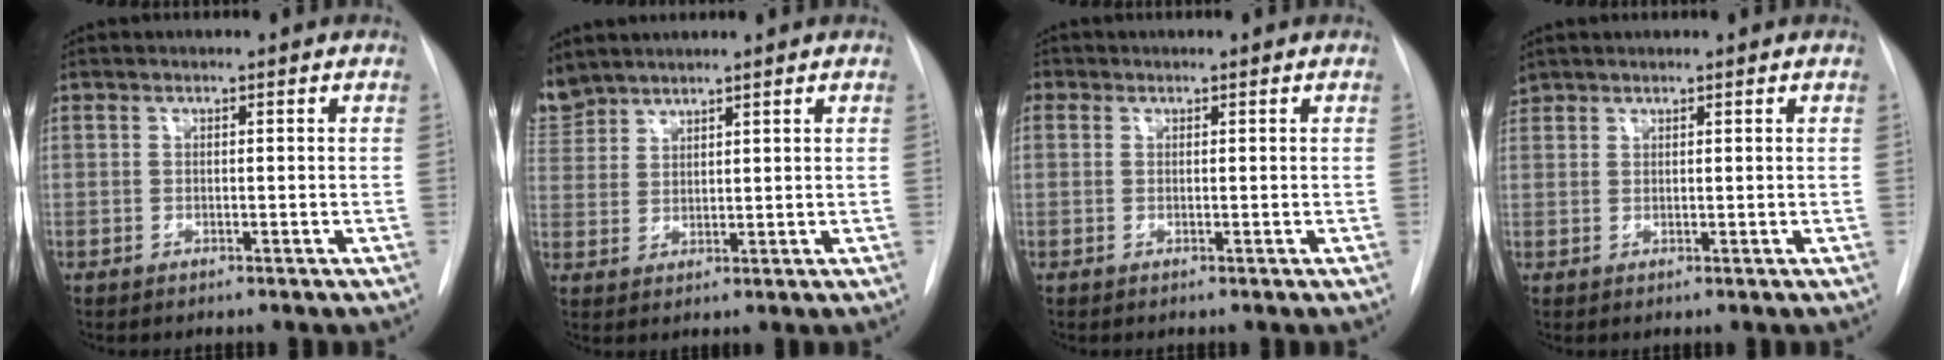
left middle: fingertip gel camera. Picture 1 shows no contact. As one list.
[{"total": 5.6, "force": [5.3, 1.9, 0.3], "torque": [-0.012, 0.012, 0.113]}, {"total": 1.4, "force": [0.5, 1.3, 0.3], "torque": [-0.001, 0.006, 0.008]}, {"total": 1.7, "force": [1.5, 0.7, -0.1], "torque": [0.001, 0.012, 0.030]}]